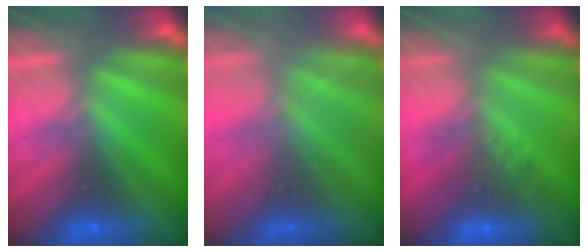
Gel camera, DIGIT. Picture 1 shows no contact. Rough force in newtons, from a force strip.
{"total": 1.8}
{"total": 2.7}